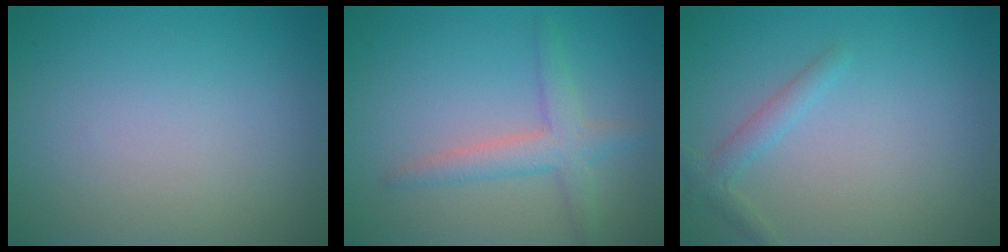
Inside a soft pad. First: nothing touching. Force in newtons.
{"total": 3.0, "press": 3.0, "slide": 0.1}
{"total": 1.6, "press": 1.6, "slide": 0.1}